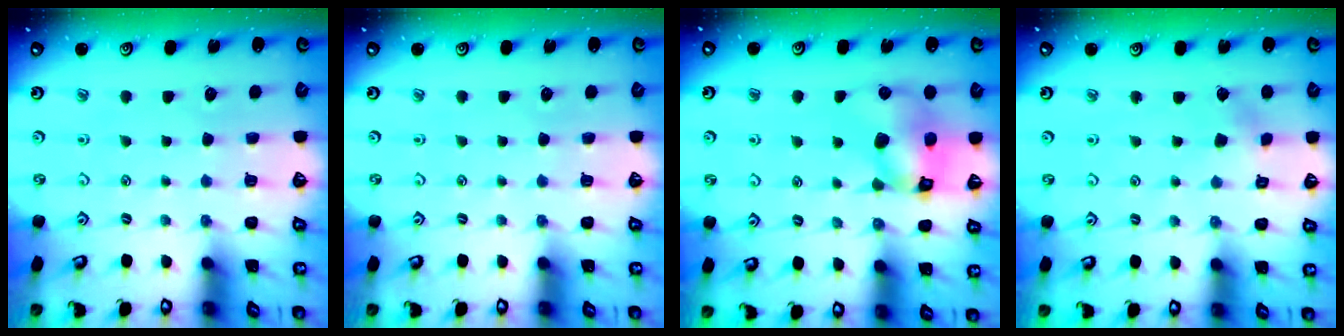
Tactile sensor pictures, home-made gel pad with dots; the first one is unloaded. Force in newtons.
{"total": 0.0}
{"total": 10.7, "press": 10.6, "slide": 1.4}
{"total": 2.2, "press": 2.2, "slide": 0.1}